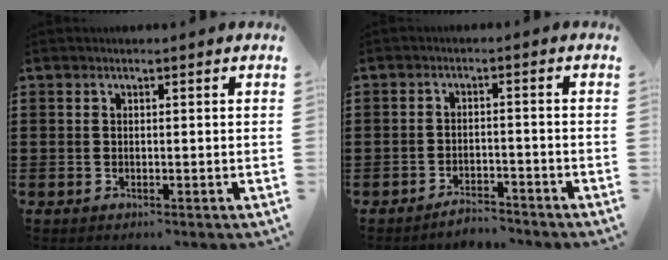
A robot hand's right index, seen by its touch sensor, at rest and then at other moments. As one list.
[{"total": 2.9, "force": [-2.9, 0.2, 0.2], "torque": [-0.007, 0.002, -0.060]}]